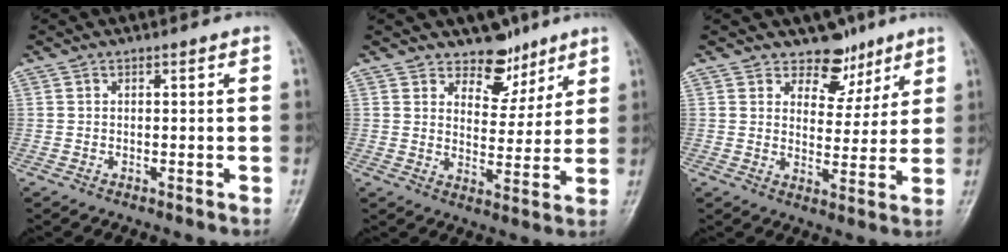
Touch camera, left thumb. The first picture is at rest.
{"total": 7.0, "force": [5.4, 4.2, 1.7], "torque": [0.009, -0.038, 0.088]}
{"total": 6.6, "force": [5.0, 4.2, 1.2], "torque": [0.019, -0.032, 0.079]}